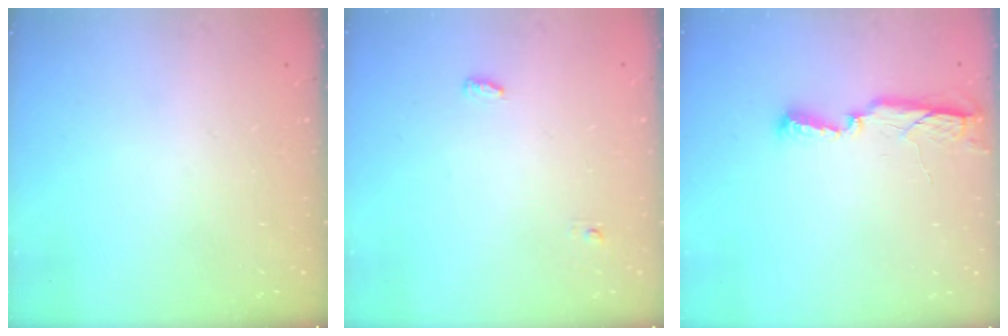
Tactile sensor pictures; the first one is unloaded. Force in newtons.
{"total": 3.5, "press": 3.4, "slide": 1.0}
{"total": 6.6, "press": 6.5, "slide": 1.1}